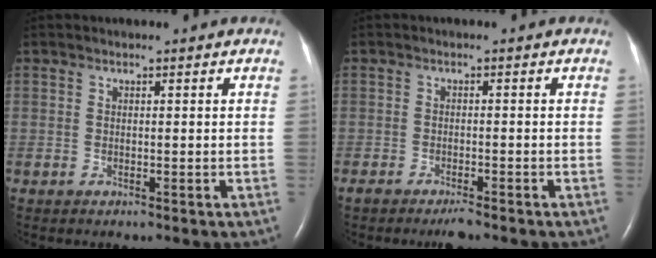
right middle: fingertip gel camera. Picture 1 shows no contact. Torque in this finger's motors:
{"motor_torque": [0.35, -0.35, 0.02, 0.00]}